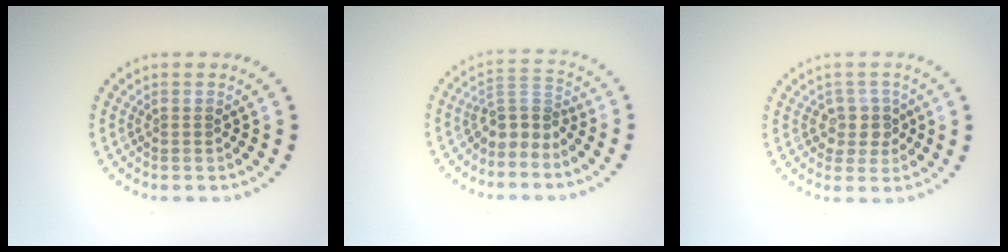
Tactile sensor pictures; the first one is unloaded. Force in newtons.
{"total": 3.0, "press": 2.1, "slide": 2.1}
{"total": 2.3, "press": 2.0, "slide": 1.1}